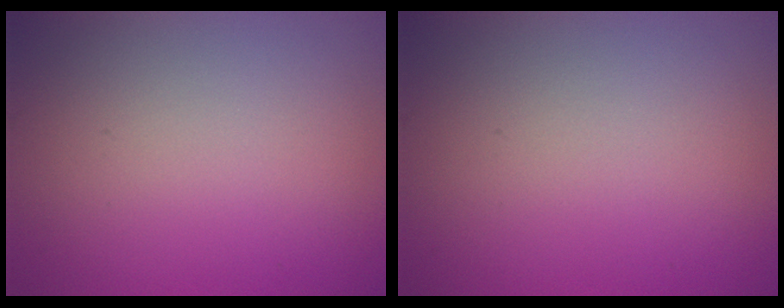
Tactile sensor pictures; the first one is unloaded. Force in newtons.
{"total": 0.0}